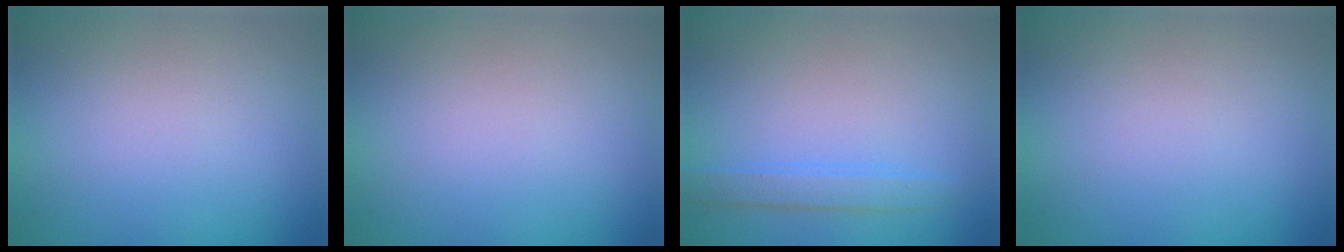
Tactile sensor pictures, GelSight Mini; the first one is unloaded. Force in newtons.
{"total": 0.0}
{"total": 1.9, "press": 1.9, "slide": 0.1}
{"total": 0.0}